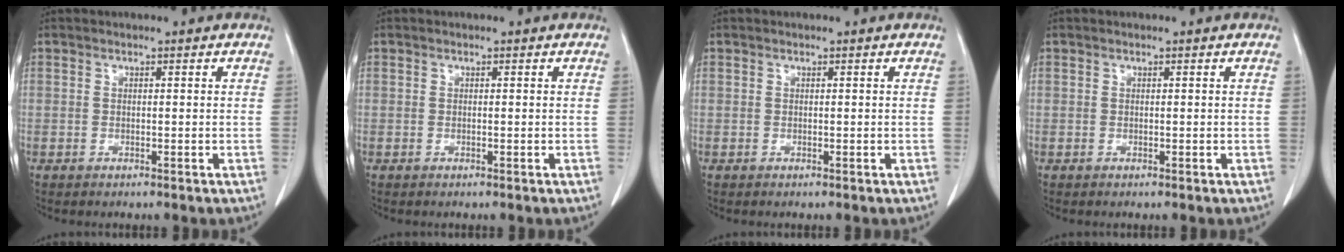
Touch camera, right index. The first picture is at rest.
{"total": 0.0}
{"total": 0.0}
{"total": 0.0}